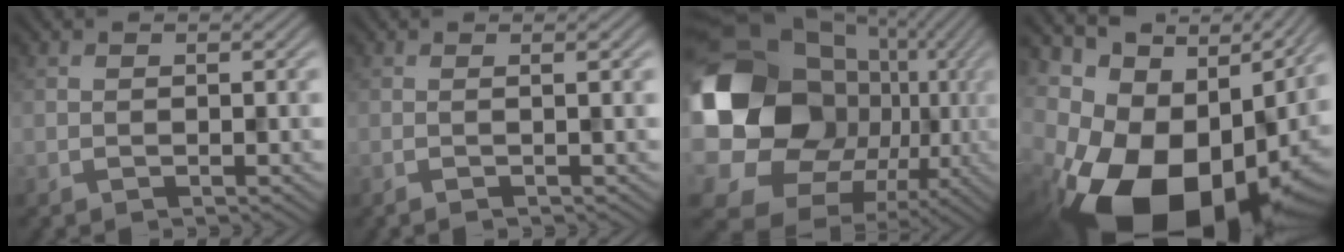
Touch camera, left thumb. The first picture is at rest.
{"total": 1.7, "force": [0.0, 0.2, 1.7], "torque": [-0.027, 0.003, -0.011]}
{"total": 23.3, "force": [-0.8, 19.6, 12.6], "torque": [-0.290, -0.036, -0.035]}
{"total": 20.0, "force": [-4.1, 13.2, 14.4], "torque": [-0.272, -0.043, -0.044]}